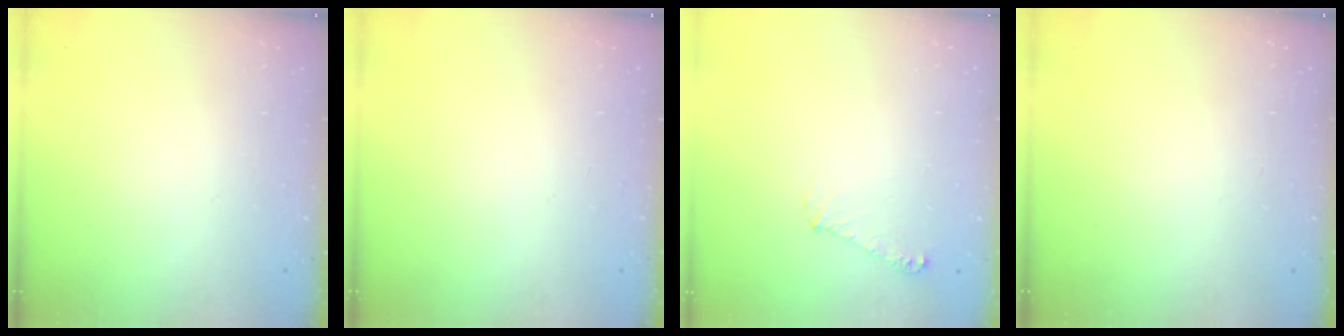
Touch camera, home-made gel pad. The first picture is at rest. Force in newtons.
{"total": 0.0}
{"total": 5.7, "press": 5.7, "slide": 0.5}
{"total": 0.0}